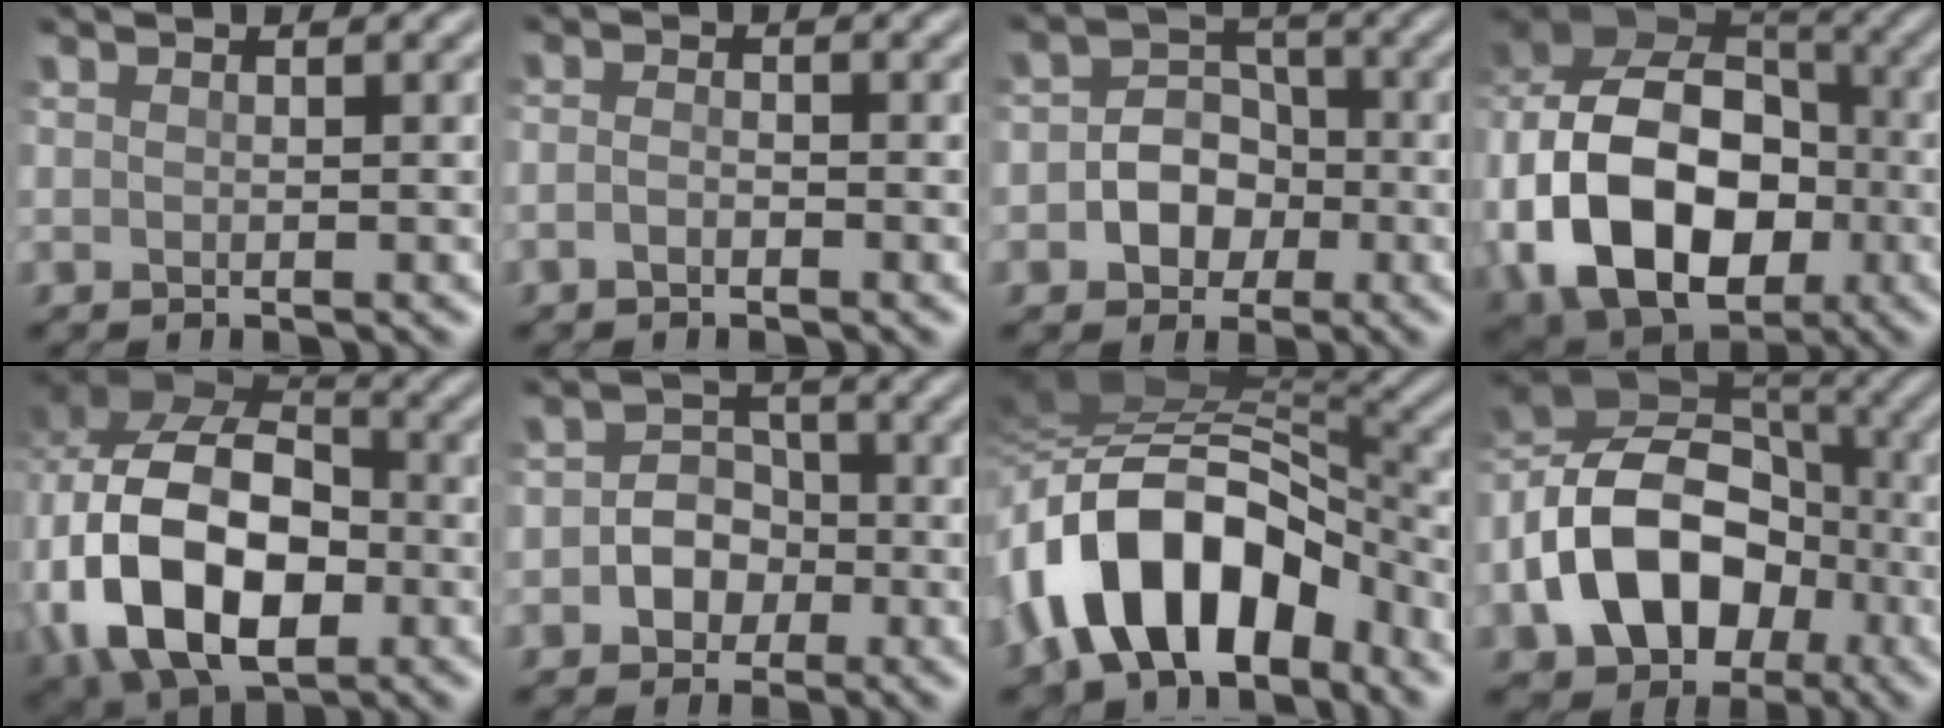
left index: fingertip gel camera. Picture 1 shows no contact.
{"total": 1.1, "force": [-0.7, 0.5, 0.8], "torque": [-0.019, 0.000, -0.017]}
{"total": 4.4, "force": [-1.1, 3.6, 2.2], "torque": [-0.007, 0.004, -0.033]}
{"total": 16.7, "force": [-4.3, 11.9, 10.8], "torque": [-0.204, -0.008, -0.085]}
{"total": 14.7, "force": [-3.0, 10.0, 10.3], "torque": [-0.202, -0.020, -0.059]}
{"total": 3.6, "force": [-0.9, 3.1, 1.6], "torque": [-0.002, 0.004, -0.030]}
{"total": 13.6, "force": [-5.5, 7.7, 9.8], "torque": [-0.168, 0.017, -0.109]}
{"total": 13.4, "force": [-4.4, 9.9, 8.0], "torque": [-0.150, -0.007, -0.082]}